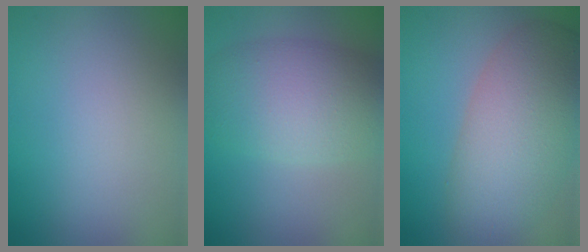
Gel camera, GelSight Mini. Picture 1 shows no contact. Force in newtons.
{"total": 7.1, "press": 7.1, "slide": 0.4}
{"total": 8.3, "press": 8.3, "slide": 0.5}